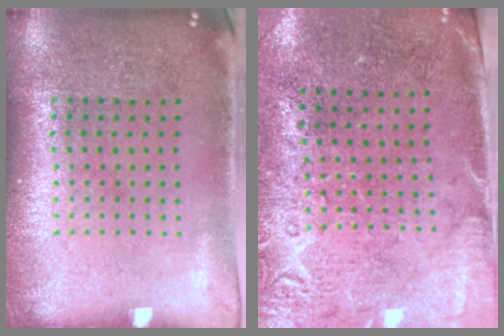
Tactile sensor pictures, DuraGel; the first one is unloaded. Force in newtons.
{"total": 2.7, "press": 2.3, "slide": 1.4}